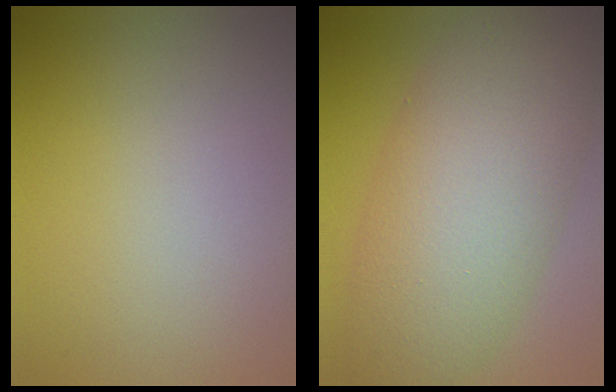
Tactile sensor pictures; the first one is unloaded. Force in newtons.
{"total": 9.4, "press": 9.4, "slide": 0.6}